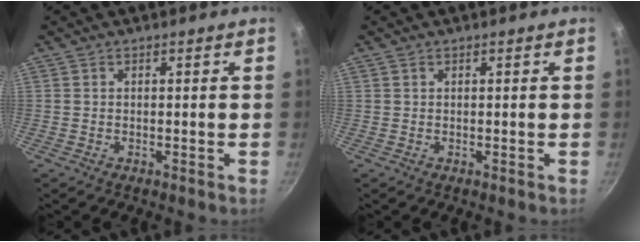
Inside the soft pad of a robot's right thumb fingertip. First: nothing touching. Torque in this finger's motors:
{"motor_torque": [-0.09, -0.27, -0.32, 0.15, 0.04]}